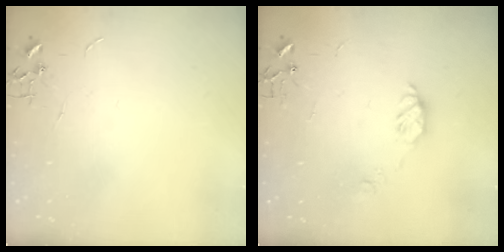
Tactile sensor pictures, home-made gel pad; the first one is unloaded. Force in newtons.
{"total": 7.0, "press": 7.0, "slide": 0.2}